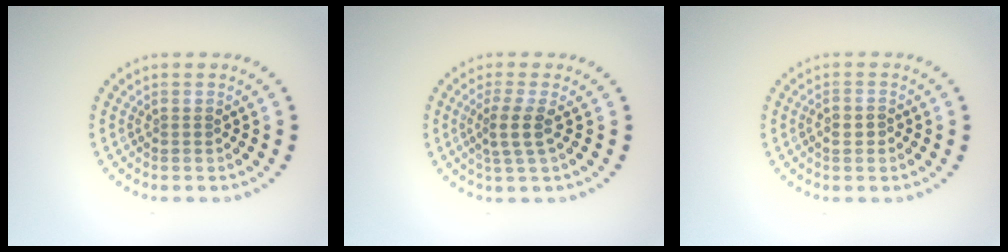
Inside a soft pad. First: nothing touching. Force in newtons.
{"total": 2.3, "press": 1.8, "slide": 1.4}
{"total": 1.6, "press": 1.4, "slide": 0.6}